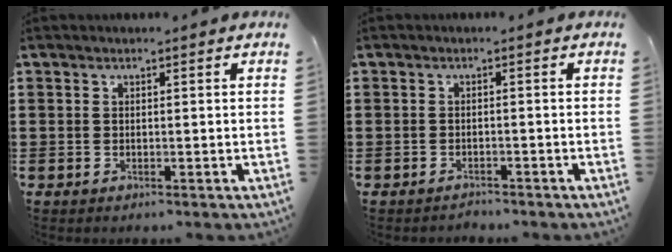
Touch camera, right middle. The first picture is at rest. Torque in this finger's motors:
{"motor_torque": [-0.48, 0.33, -0.05, -0.03]}